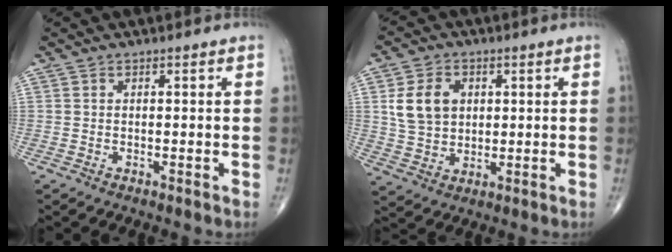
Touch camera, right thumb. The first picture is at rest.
{"total": 9.0, "force": [2.1, 6.9, 5.4], "torque": [-0.081, -0.005, 0.045]}